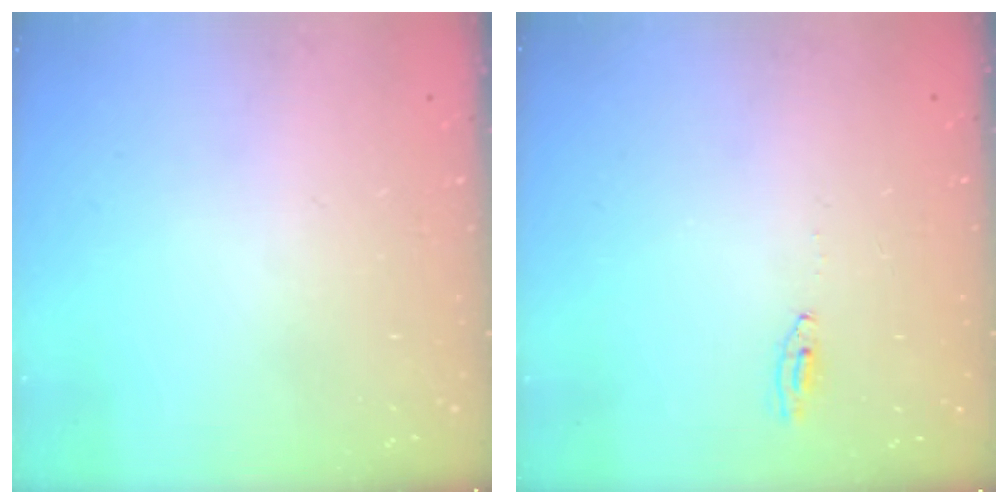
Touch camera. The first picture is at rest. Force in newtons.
{"total": 2.0, "press": 2.0, "slide": 0.2}